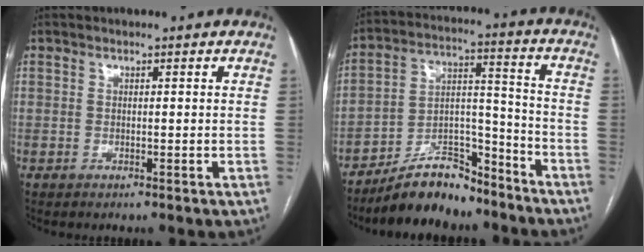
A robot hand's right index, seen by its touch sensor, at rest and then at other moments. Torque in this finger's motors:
{"motor_torque": [-0.15, -0.23, -0.04, -0.02]}